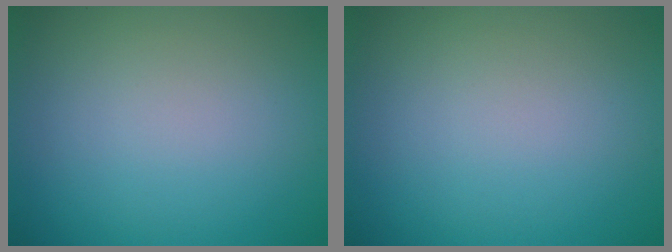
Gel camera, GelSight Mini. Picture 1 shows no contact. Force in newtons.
{"total": 0.0}